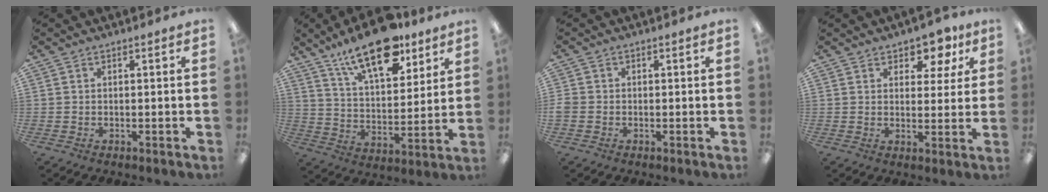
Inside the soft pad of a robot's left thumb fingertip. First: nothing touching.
{"total": 18.8, "force": [13.1, 8.0, 10.9], "torque": [-0.170, -0.069, 0.221]}
{"total": 1.8, "force": [-0.6, 1.6, 0.7], "torque": [-0.011, 0.003, -0.011]}
{"total": 6.4, "force": [4.4, 3.7, 2.7], "torque": [-0.024, -0.024, 0.072]}